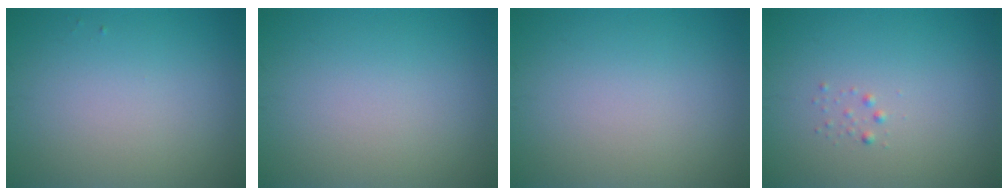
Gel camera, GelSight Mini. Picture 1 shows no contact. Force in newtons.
{"total": 0.0}
{"total": 0.0}
{"total": 0.6, "press": 0.6, "slide": 0.0}